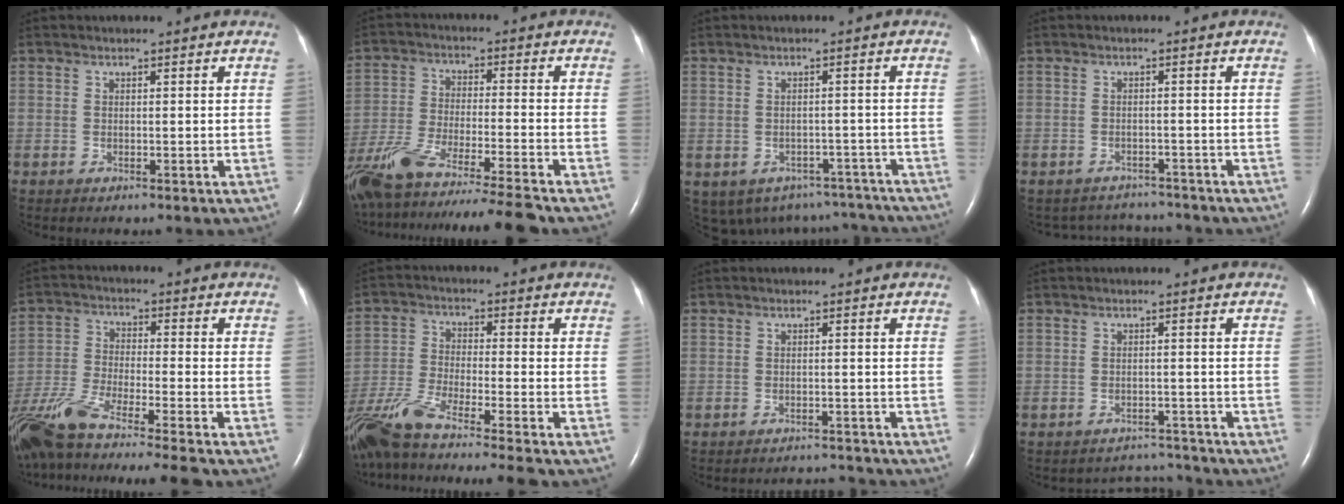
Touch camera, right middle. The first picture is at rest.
{"total": 20.3, "force": [-17.7, -1.4, 9.9], "torque": [-0.182, -0.054, -0.297]}
{"total": 13.3, "force": [-10.3, 7.7, 3.2], "torque": [-0.067, 0.022, -0.105]}
{"total": 5.4, "force": [-5.2, 1.3, -0.7], "torque": [0.006, 0.016, -0.067]}
{"total": 18.9, "force": [-15.8, -0.7, 10.4], "torque": [-0.226, -0.047, -0.279]}
{"total": 18.1, "force": [-15.0, -0.8, 10.0], "torque": [-0.219, -0.040, -0.268]}
{"total": 3.6, "force": [-3.5, 0.0, -0.7], "torque": [0.007, -0.001, -0.049]}
{"total": 4.1, "force": [-3.8, 0.5, -1.5], "torque": [0.016, 0.014, -0.051]}